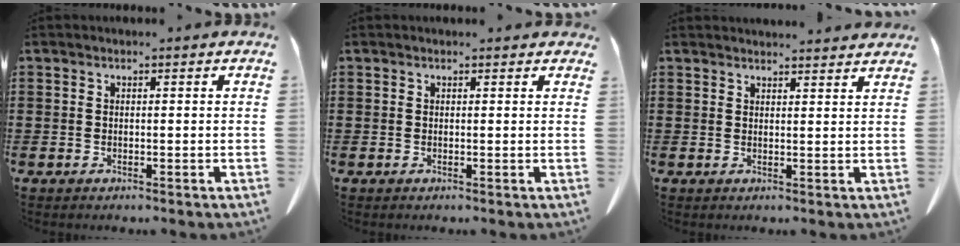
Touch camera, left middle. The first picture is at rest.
{"total": 0.6, "force": [0.4, 0.2, 0.4], "torque": [-0.008, 0.003, 0.007]}
{"total": 2.4, "force": [2.4, 0.0, 0.1], "torque": [0.000, -0.009, 0.045]}